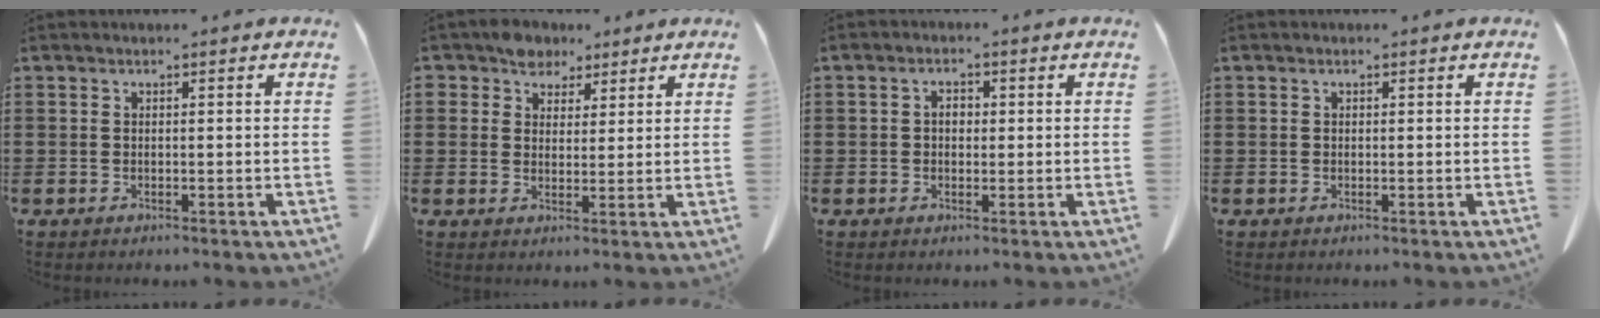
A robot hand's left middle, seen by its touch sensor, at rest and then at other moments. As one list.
[{"total": 4.4, "force": [3.4, 2.7, 0.6], "torque": [-0.030, 0.006, 0.067]}, {"total": 2.0, "force": [0.2, 1.3, 1.5], "torque": [-0.031, 0.007, 0.003]}, {"total": 0.0}]